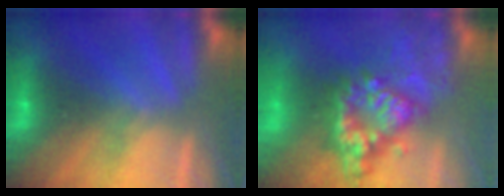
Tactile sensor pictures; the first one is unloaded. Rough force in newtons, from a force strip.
{"total": 7.0}